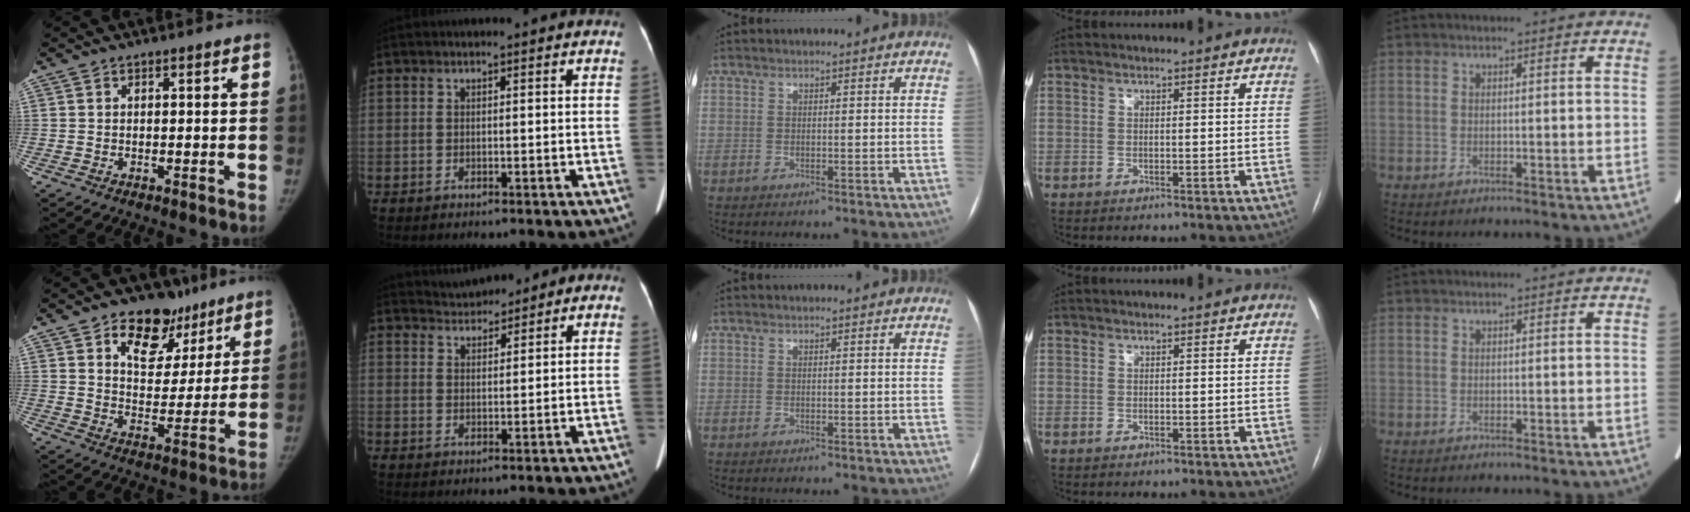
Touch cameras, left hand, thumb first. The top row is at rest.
{"thumb": {"total": 14.2, "force": [8.6, 9.0, 6.7], "torque": [-0.044, -0.039, 0.133]}, "index": {"total": 2.9, "force": [2.3, 1.6, 0.9], "torque": [-0.018, 0.031, 0.045]}}